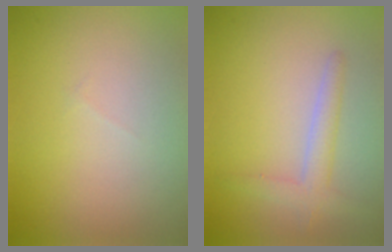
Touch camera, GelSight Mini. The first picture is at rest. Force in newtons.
{"total": 2.3, "press": 2.3, "slide": 0.1}